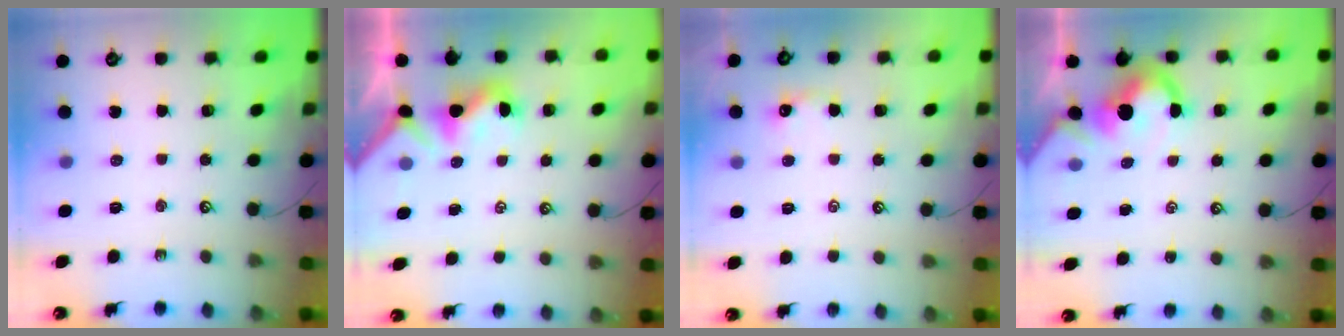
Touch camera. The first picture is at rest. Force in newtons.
{"total": 1.2, "press": 1.0, "slide": 0.7}
{"total": 1.2, "press": 1.2, "slide": 0.3}
{"total": 7.3, "press": 7.2, "slide": 1.1}